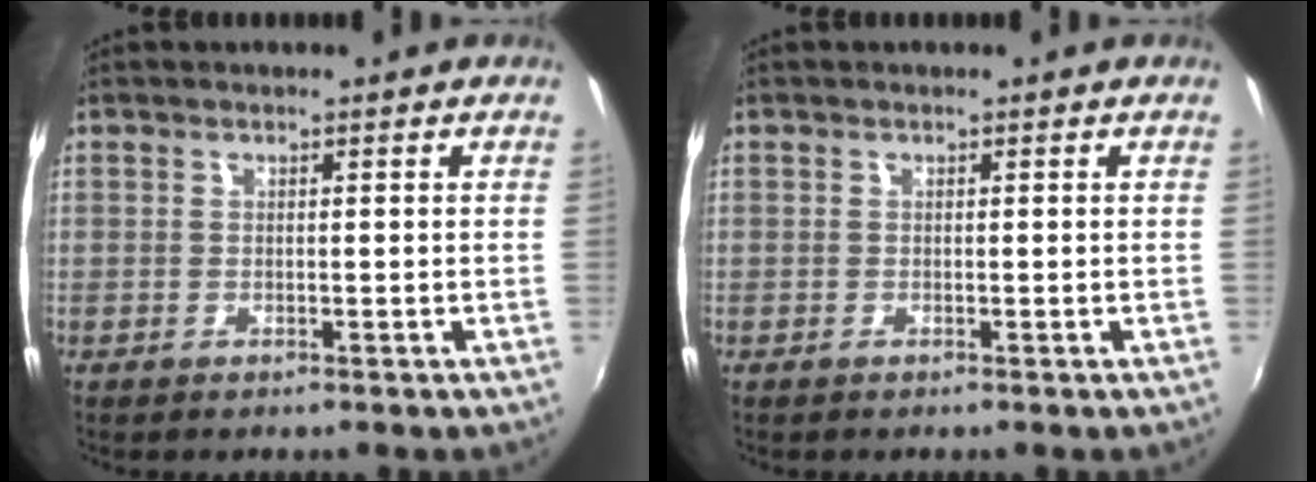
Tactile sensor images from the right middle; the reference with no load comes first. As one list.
[{"total": 0.0}]